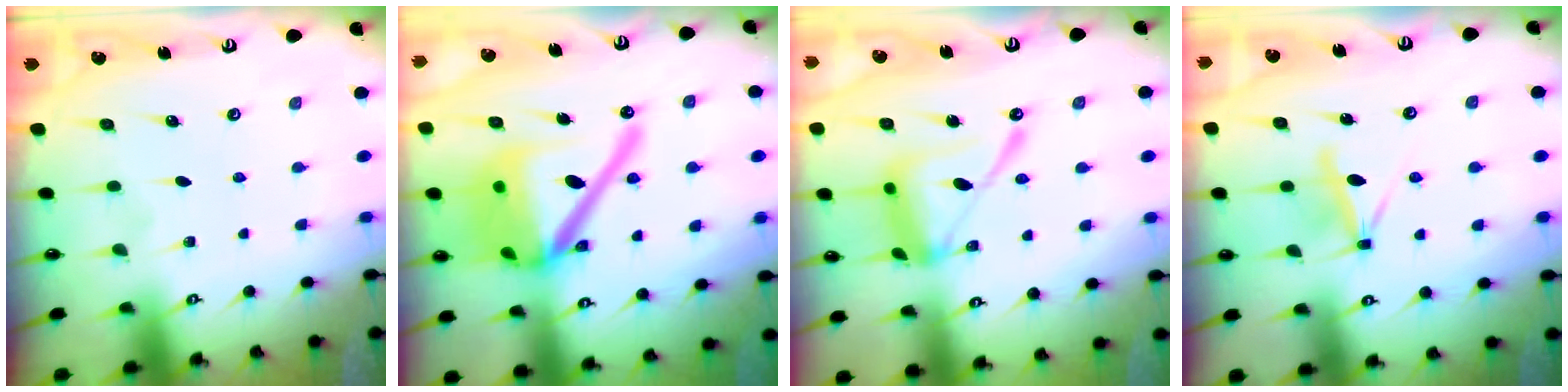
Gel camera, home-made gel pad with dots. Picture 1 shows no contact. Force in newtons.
{"total": 20.7, "press": 20.6, "slide": 2.6}
{"total": 14.3, "press": 14.2, "slide": 1.3}
{"total": 7.4, "press": 7.3, "slide": 1.0}